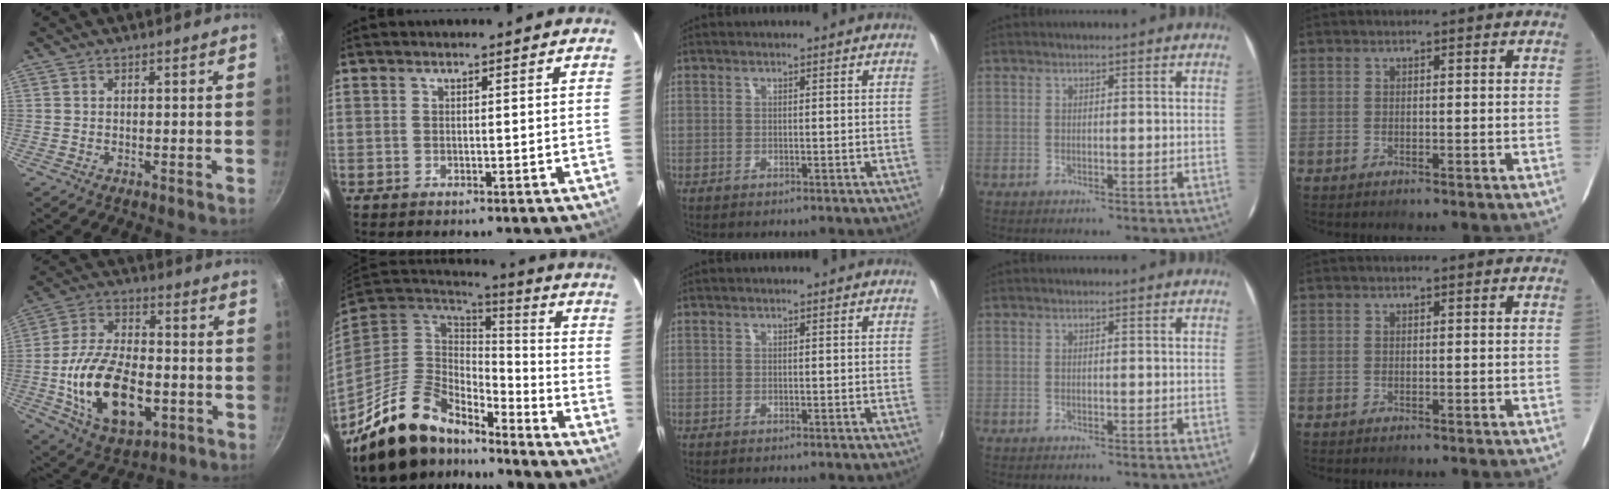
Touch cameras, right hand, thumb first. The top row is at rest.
{"thumb": {"total": 20.2, "force": [-4.6, 11.4, 16.0], "torque": [-0.278, 0.020, -0.073]}, "index": {"total": 18.1, "force": [-14.2, 7.9, 8.0], "torque": [-0.179, -0.008, -0.241]}}